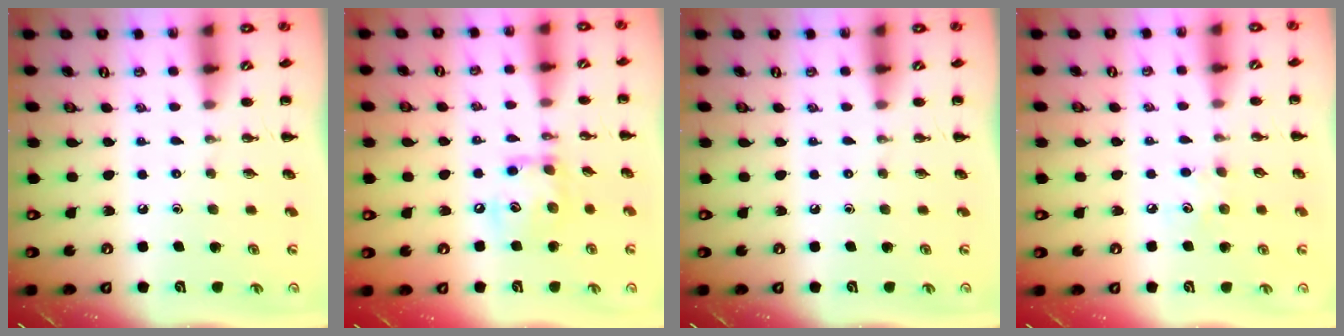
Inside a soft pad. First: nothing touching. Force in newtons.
{"total": 11.1, "press": 11.1, "slide": 0.8}
{"total": 0.0}
{"total": 4.5, "press": 4.3, "slide": 1.1}